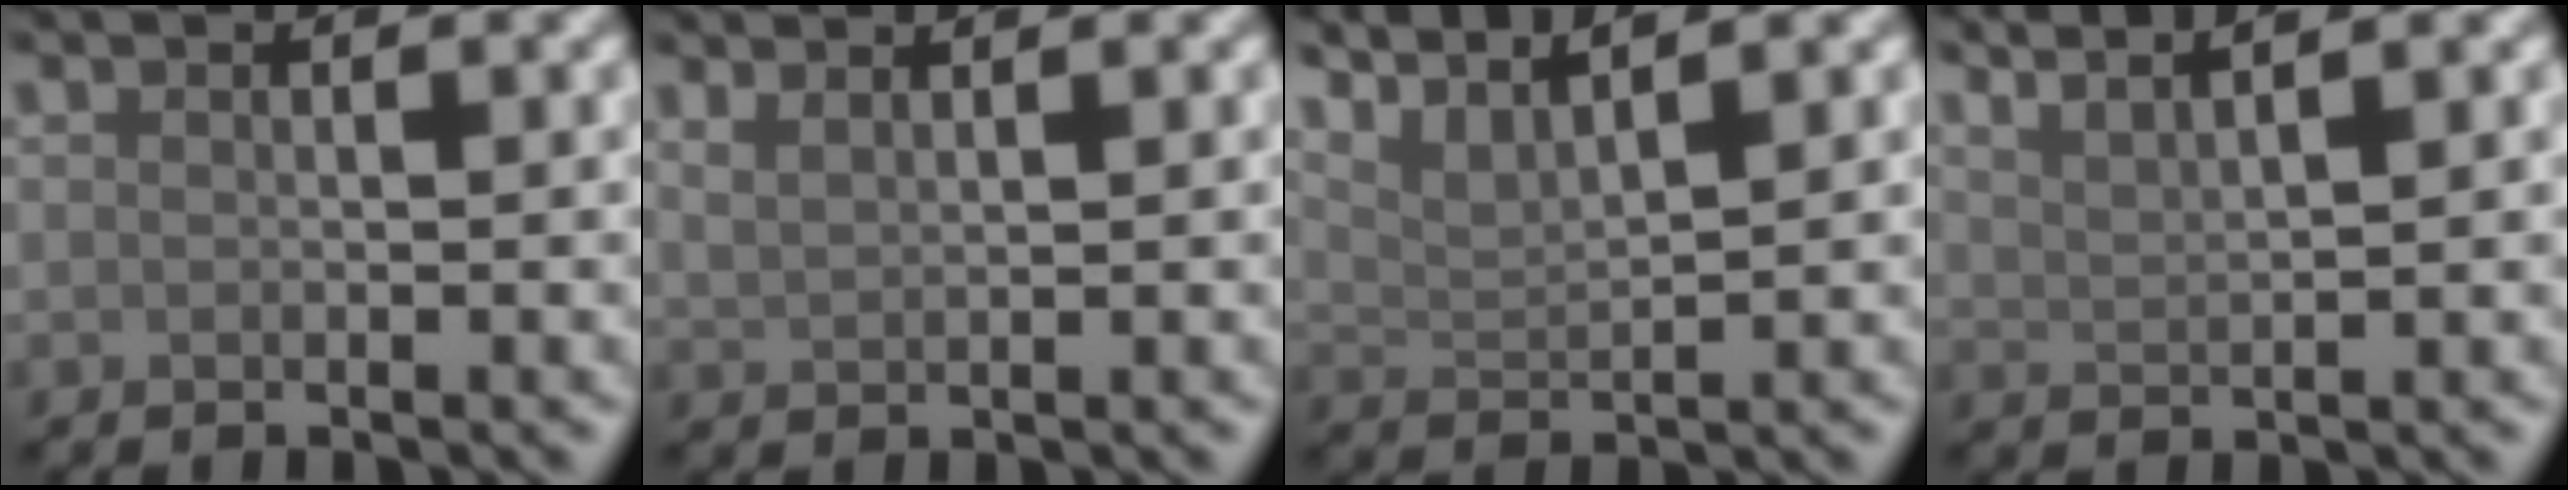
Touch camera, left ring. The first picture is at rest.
{"total": 2.0, "force": [1.6, 0.7, 1.0], "torque": [-0.009, 0.002, 0.019]}
{"total": 5.4, "force": [4.3, 1.0, 3.0], "torque": [-0.063, 0.015, 0.068]}
{"total": 5.6, "force": [4.6, 1.3, 2.9], "torque": [-0.032, 0.028, 0.046]}